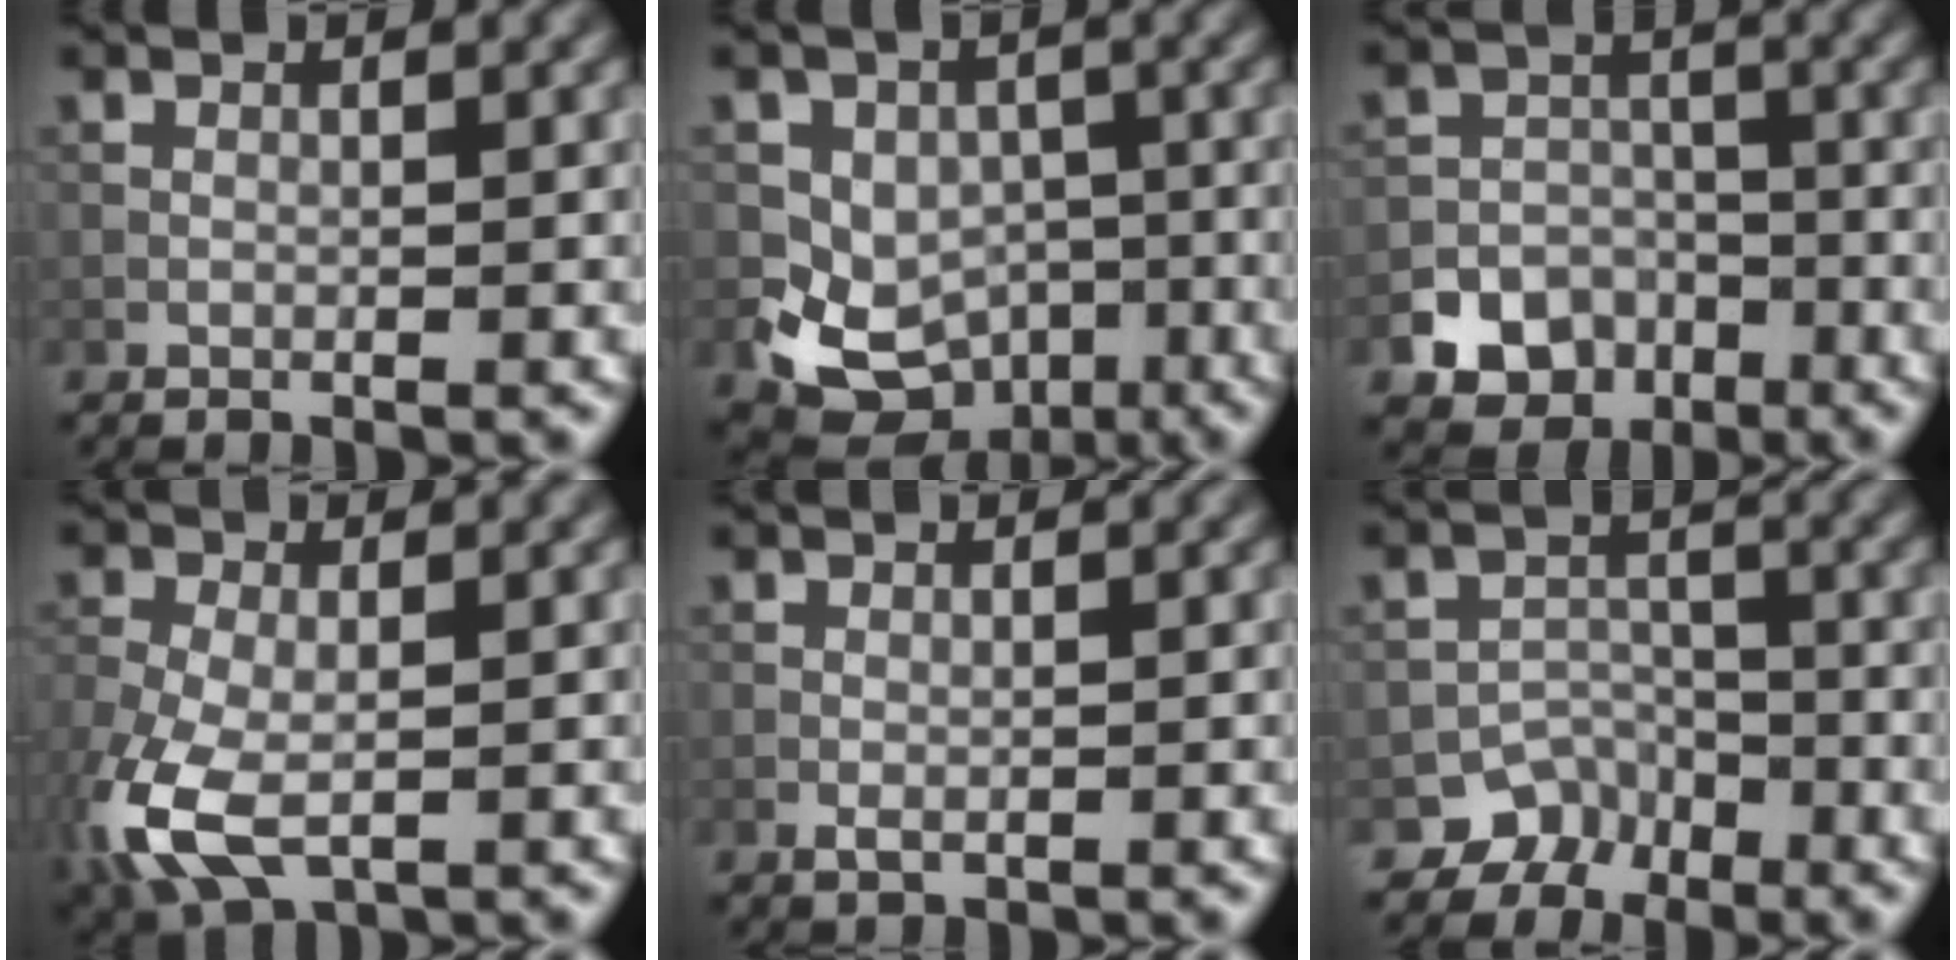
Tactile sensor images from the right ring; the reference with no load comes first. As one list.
[{"total": 7.5, "force": [-2.5, 6.2, 3.5], "torque": [-0.044, -0.002, -0.050]}, {"total": 7.5, "force": [-4.4, 5.9, 1.6], "torque": [-0.002, -0.020, -0.086]}, {"total": 8.0, "force": [-2.8, 4.5, 6.0], "torque": [-0.161, -0.022, -0.058]}, {"total": 0.7, "force": [-0.1, 0.5, 0.5], "torque": [-0.011, -0.001, -0.001]}, {"total": 3.5, "force": [-2.5, 2.4, 0.2], "torque": [0.015, 0.000, -0.036]}]